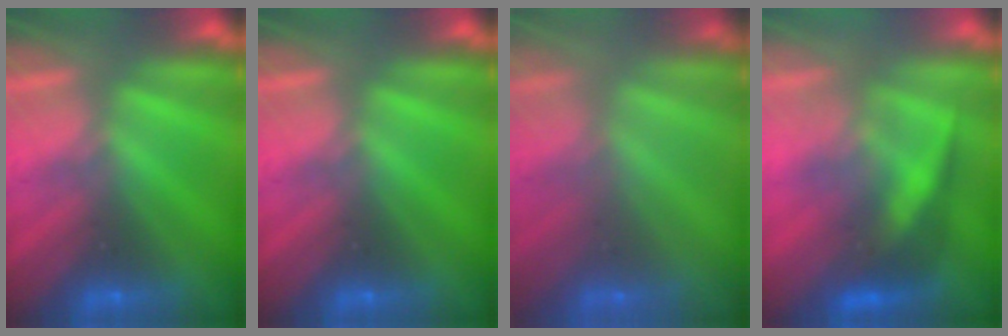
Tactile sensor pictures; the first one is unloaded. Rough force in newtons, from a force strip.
{"total": 0.0}
{"total": 2.0}
{"total": 2.9}